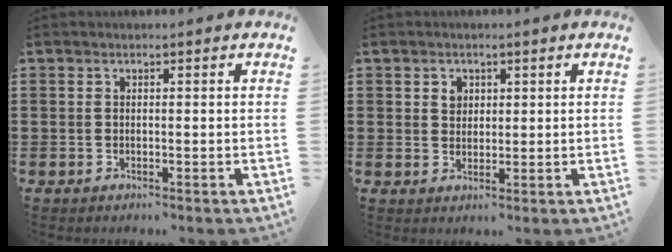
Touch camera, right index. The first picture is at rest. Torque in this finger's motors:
{"motor_torque": [0.00, 0.00, 0.03, 0.02]}